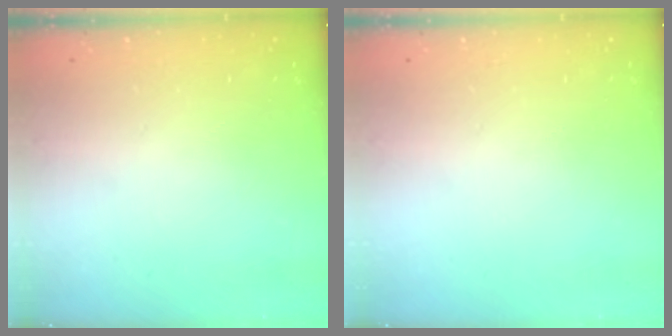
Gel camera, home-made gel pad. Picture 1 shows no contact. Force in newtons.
{"total": 0.0}